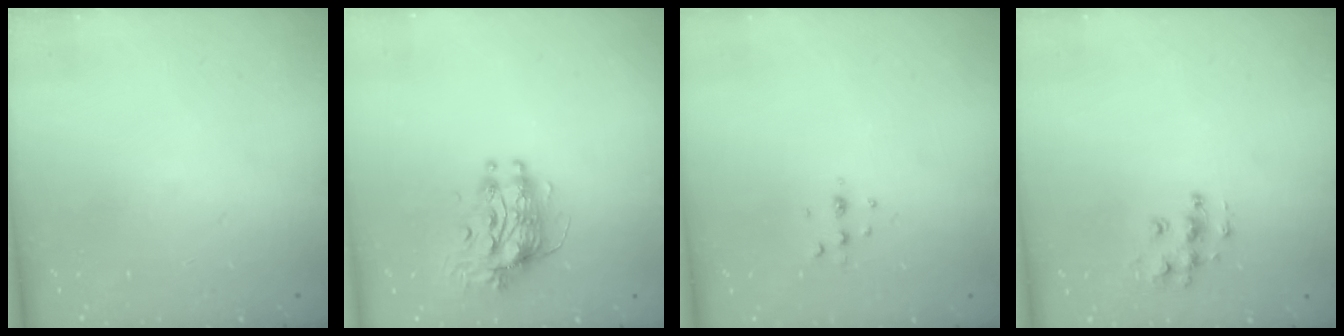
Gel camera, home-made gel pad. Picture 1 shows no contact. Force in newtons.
{"total": 9.0, "press": 8.9, "slide": 0.7}
{"total": 3.7, "press": 3.6, "slide": 0.7}
{"total": 8.6, "press": 8.6, "slide": 0.3}